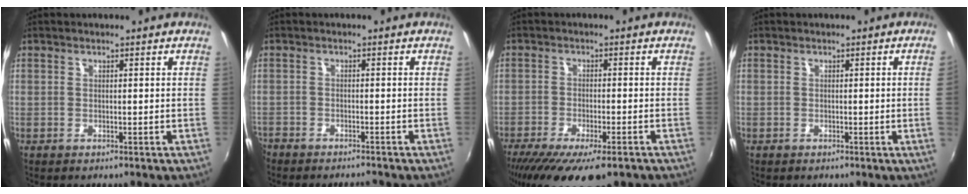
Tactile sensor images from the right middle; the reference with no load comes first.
{"total": 4.7, "force": [-4.4, 1.4, 1.1], "torque": [-0.053, -0.015, -0.078]}
{"total": 14.7, "force": [-10.6, 4.0, 9.4], "torque": [-0.190, -0.058, -0.166]}
{"total": 1.2, "force": [-0.1, -0.7, 1.0], "torque": [-0.009, -0.008, -0.001]}